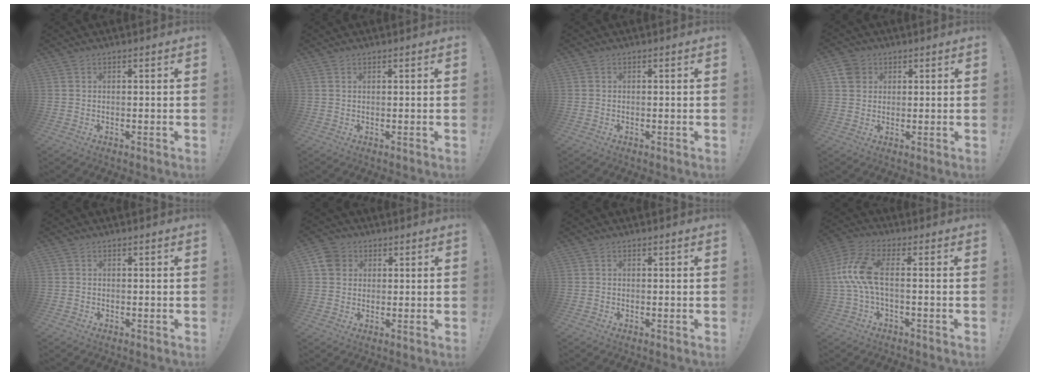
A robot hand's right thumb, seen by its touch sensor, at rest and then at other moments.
{"total": 0.7, "force": [0.6, 0.3, 0.2], "torque": [-0.001, -0.002, 0.010]}
{"total": 0.0}
{"total": 5.3, "force": [2.4, 4.5, 1.3], "torque": [-0.020, -0.003, 0.049]}
{"total": 0.8, "force": [-0.4, 0.6, -0.1], "torque": [-0.002, 0.004, -0.008]}
{"total": 5.9, "force": [2.0, 5.2, 2.0], "torque": [-0.031, 0.004, 0.040]}
{"total": 0.0}
{"total": 10.8, "force": [0.2, 4.0, 10.1], "torque": [-0.213, -0.001, 0.005]}